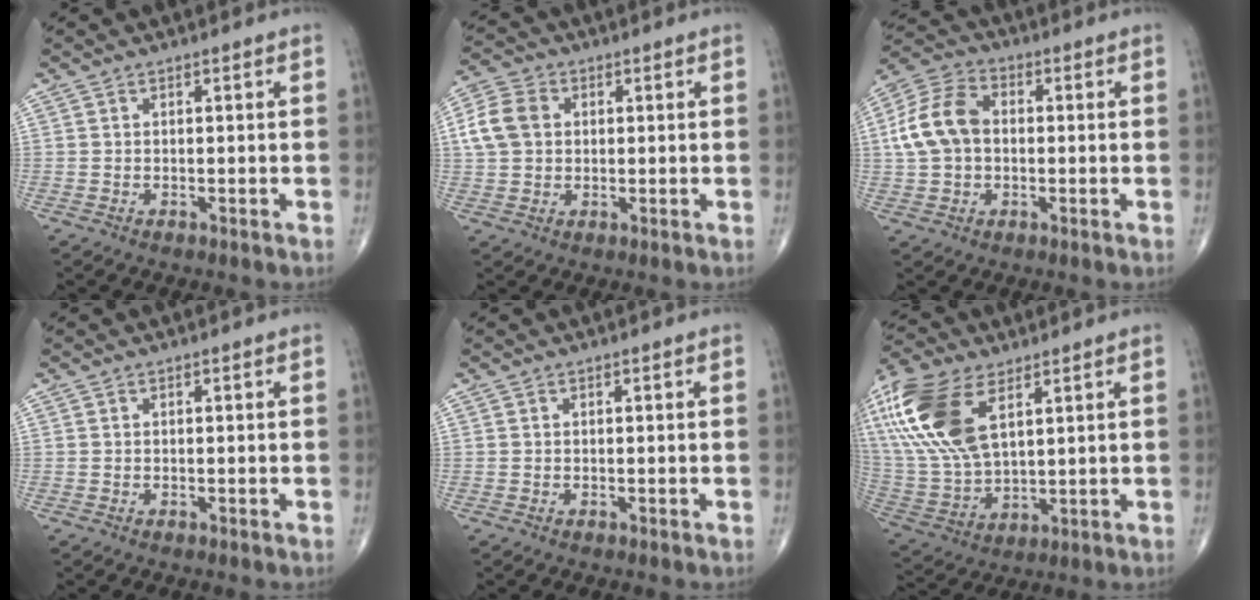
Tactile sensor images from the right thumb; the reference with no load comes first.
{"total": 7.9, "force": [1.4, 6.2, 4.8], "torque": [-0.093, 0.012, 0.022]}
{"total": 11.2, "force": [0.5, 8.0, 7.9], "torque": [-0.154, 0.029, 0.003]}
{"total": 0.0}
{"total": 0.0}
{"total": 20.3, "force": [8.6, 10.3, 15.3], "torque": [-0.336, -0.014, 0.168]}